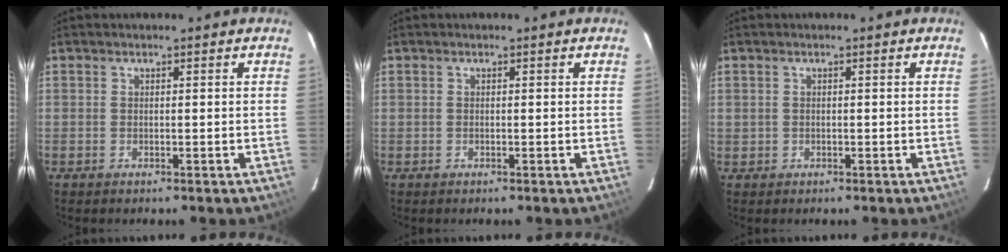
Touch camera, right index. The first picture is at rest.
{"total": 0.0}
{"total": 0.7, "force": [0.0, 0.7, 0.1], "torque": [-0.001, 0.001, 0.003]}